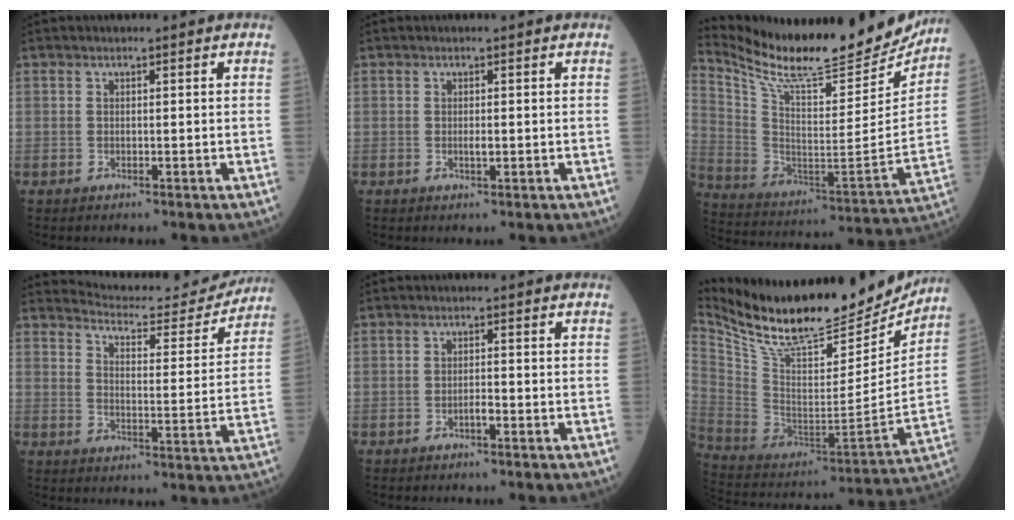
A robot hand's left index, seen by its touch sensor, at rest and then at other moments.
{"total": 0.7, "force": [-0.2, 0.2, 0.7], "torque": [-0.012, -0.005, -0.005]}
{"total": 25.4, "force": [23.1, 4.1, 9.9], "torque": [-0.185, -0.071, 0.344]}
{"total": 13.3, "force": [13.2, 1.4, 1.4], "torque": [-0.020, -0.030, 0.167]}
{"total": 1.2, "force": [-0.8, 0.2, 0.9], "torque": [-0.015, -0.002, -0.015]}
{"total": 26.1, "force": [22.8, 5.6, 11.4], "torque": [-0.208, -0.040, 0.356]}